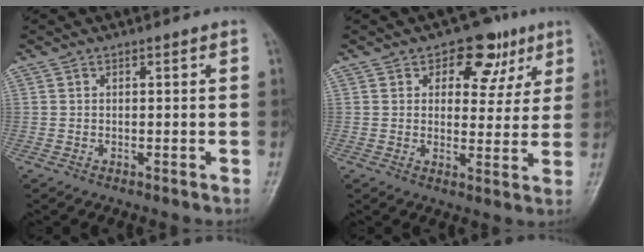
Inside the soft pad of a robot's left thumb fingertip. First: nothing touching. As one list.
[{"total": 9.7, "force": [4.8, 6.4, 5.6], "torque": [-0.021, -0.013, 0.060]}]